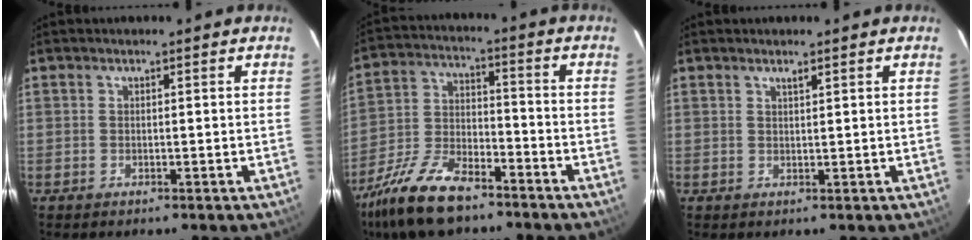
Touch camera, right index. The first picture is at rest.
{"total": 15.2, "force": [-11.0, 6.0, 8.6], "torque": [-0.196, -0.012, -0.209]}
{"total": 1.0, "force": [0.8, 0.2, 0.6], "torque": [-0.010, 0.002, 0.014]}